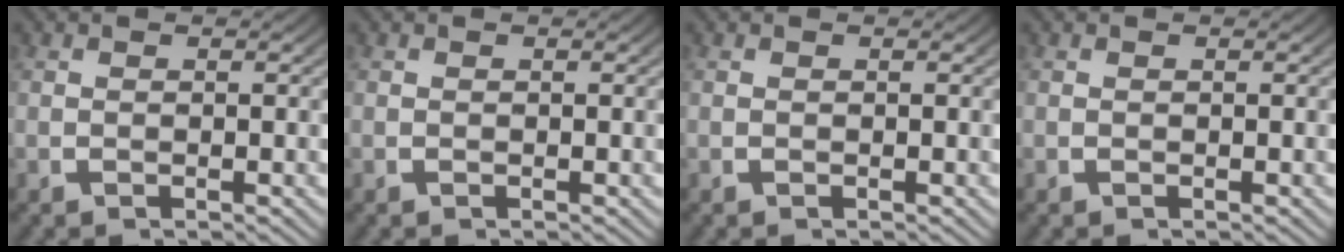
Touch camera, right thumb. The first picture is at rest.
{"total": 0.0}
{"total": 0.0}
{"total": 0.0}